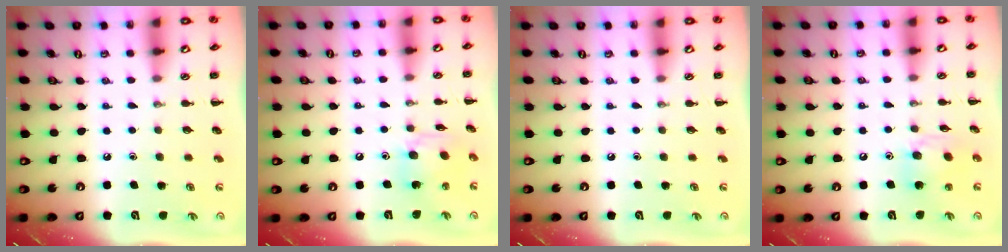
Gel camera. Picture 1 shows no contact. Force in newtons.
{"total": 8.4, "press": 8.4, "slide": 0.7}
{"total": 0.0}
{"total": 11.2, "press": 10.9, "slide": 2.4}